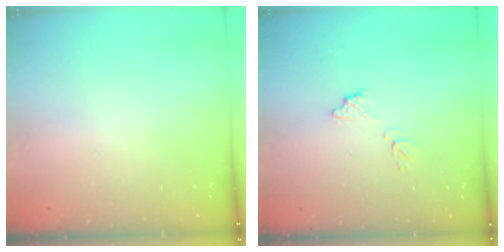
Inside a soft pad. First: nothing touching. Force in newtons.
{"total": 7.1, "press": 7.1, "slide": 0.5}